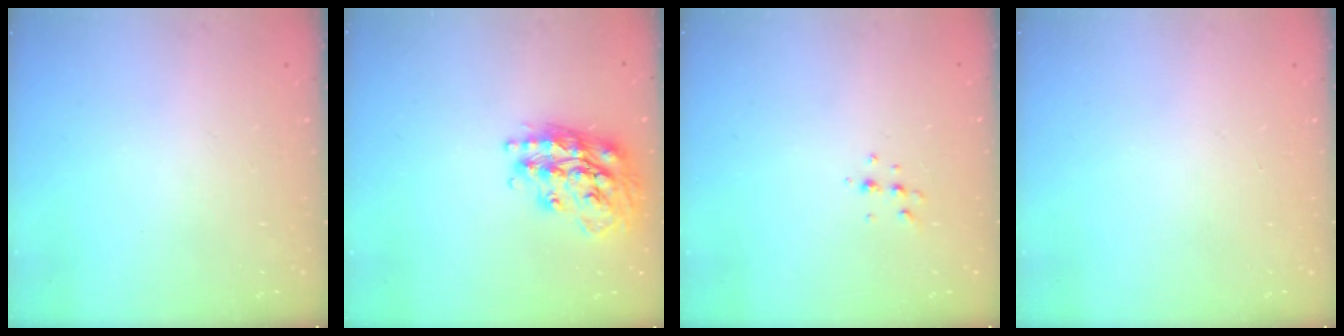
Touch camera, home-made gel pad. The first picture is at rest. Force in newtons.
{"total": 19.2, "press": 19.1, "slide": 1.6}
{"total": 4.3, "press": 4.2, "slide": 0.6}
{"total": 0.0}